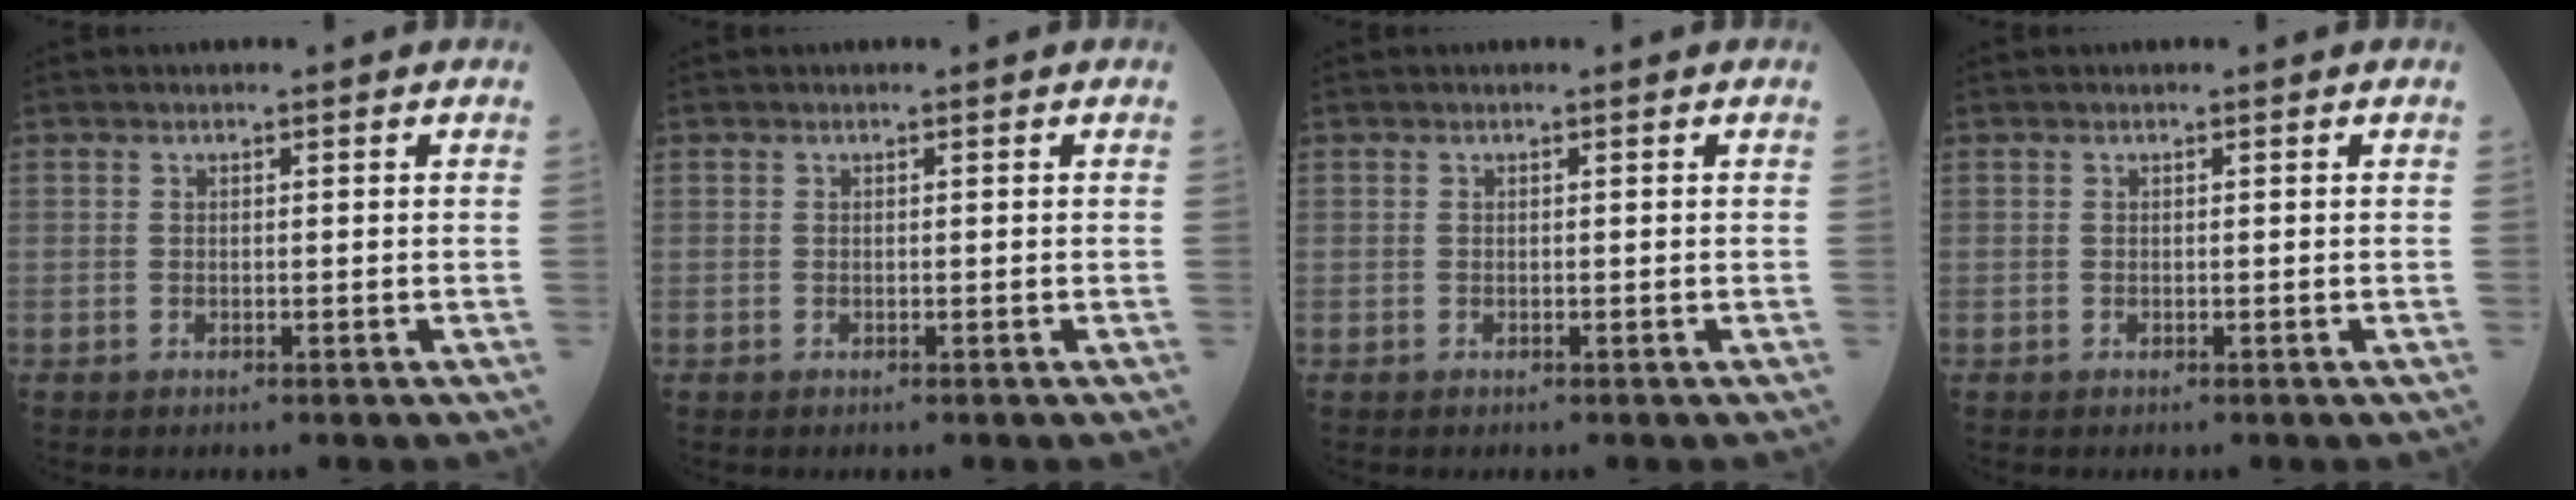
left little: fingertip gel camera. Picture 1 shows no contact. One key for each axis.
{"total": 0.0}
{"total": 0.0}
{"total": 0.0}